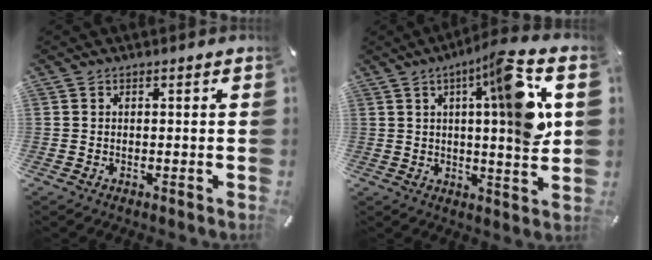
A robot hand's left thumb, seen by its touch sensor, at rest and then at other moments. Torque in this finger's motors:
{"motor_torque": [2.00, 3.01, 1.54, -1.23, 0.58]}